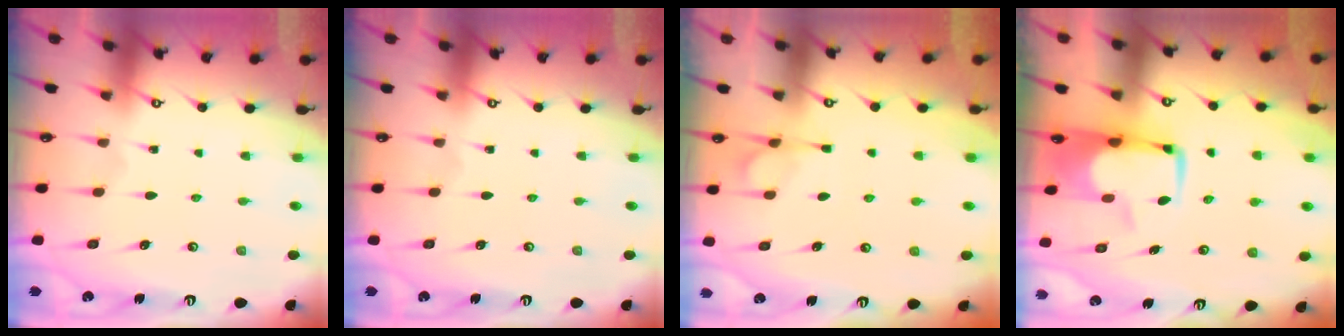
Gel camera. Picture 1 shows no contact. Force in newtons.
{"total": 0.0}
{"total": 7.3, "press": 7.1, "slide": 1.6}
{"total": 0.6, "press": 0.1, "slide": 0.6}